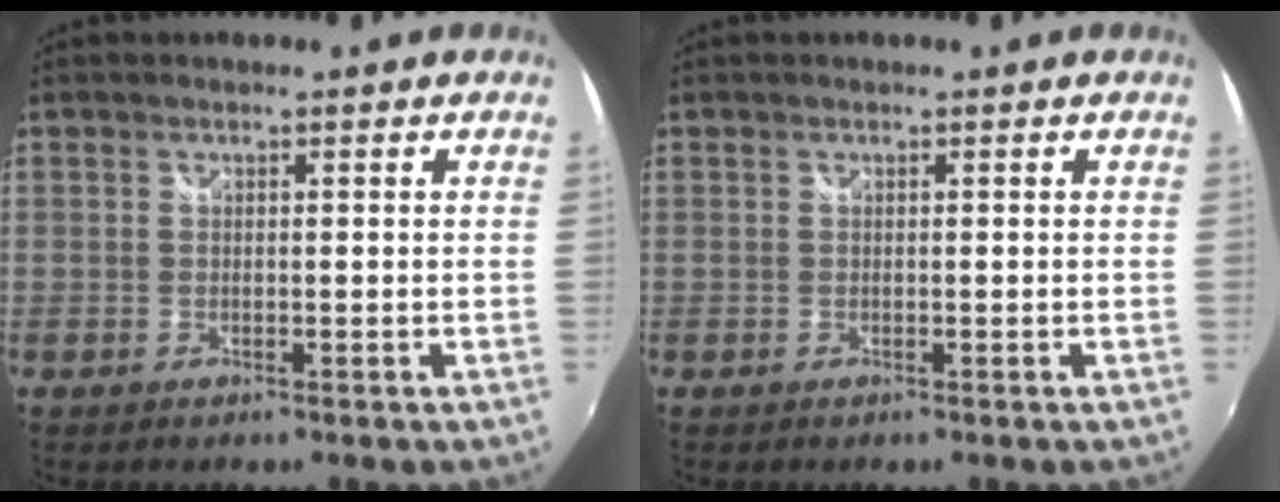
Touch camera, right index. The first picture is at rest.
{"total": 0.0}